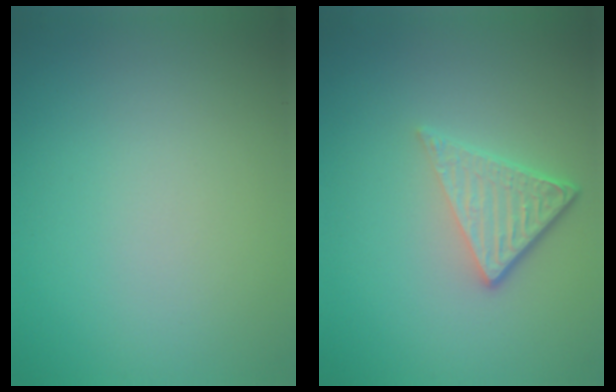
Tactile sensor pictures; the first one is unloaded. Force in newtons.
{"total": 3.8, "press": 2.7, "slide": 2.8}